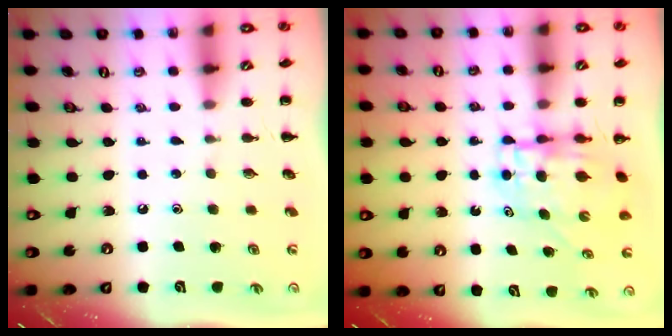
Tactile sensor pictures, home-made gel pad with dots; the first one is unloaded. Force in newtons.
{"total": 5.9, "press": 5.8, "slide": 1.0}